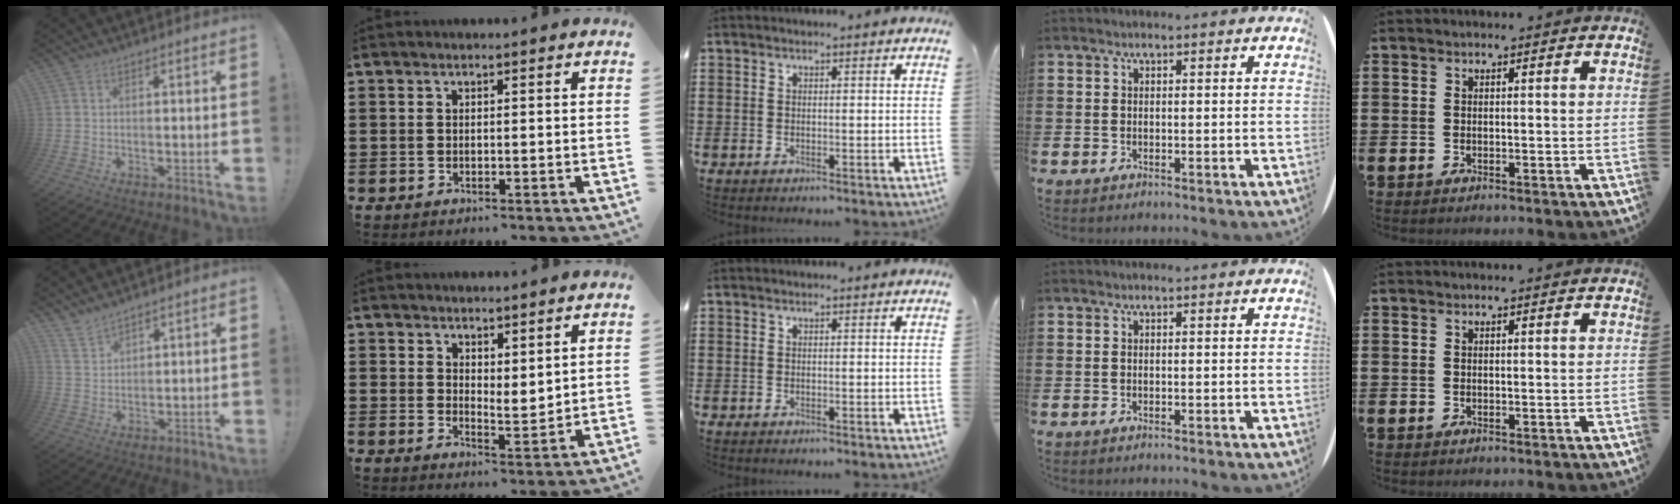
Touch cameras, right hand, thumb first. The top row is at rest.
{"thumb": {"total": 4.8, "force": [4.4, 1.6, 1.1], "torque": [-0.025, -0.028, 0.086]}, "index": {"total": 3.1, "force": [3.1, 0.5, -0.1], "torque": [-0.008, -0.008, 0.060]}}